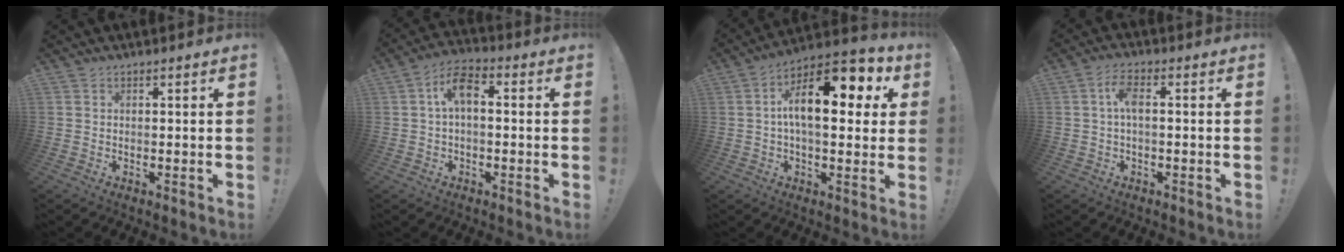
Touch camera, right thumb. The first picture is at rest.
{"total": 7.4, "force": [1.3, 3.9, 6.2], "torque": [-0.114, 0.008, 0.024]}
{"total": 17.3, "force": [4.0, 8.0, 14.9], "torque": [-0.219, -0.007, 0.059]}
{"total": 5.0, "force": [0.5, 1.8, 4.7], "torque": [-0.098, 0.008, 0.007]}